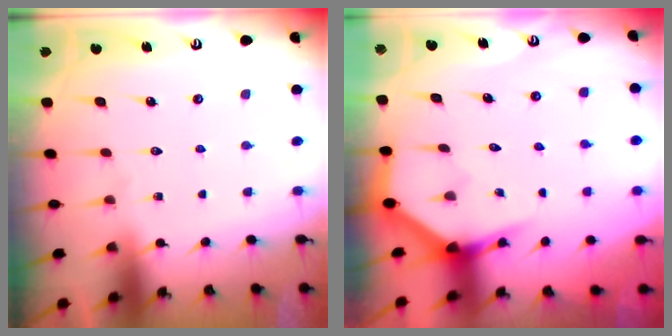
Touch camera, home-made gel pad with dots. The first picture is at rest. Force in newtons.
{"total": 3.8, "press": 3.8, "slide": 0.2}